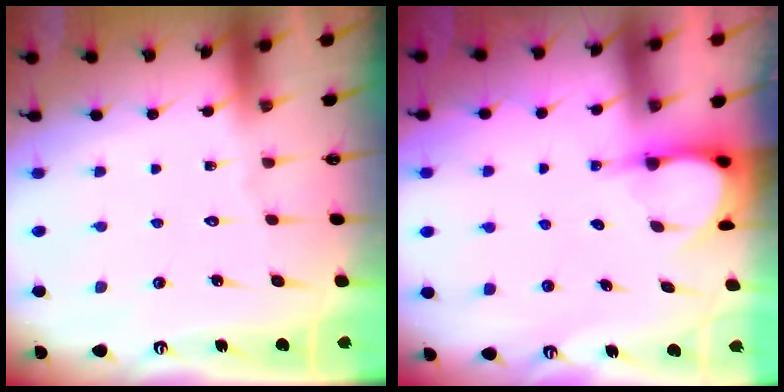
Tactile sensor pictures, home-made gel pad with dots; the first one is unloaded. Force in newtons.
{"total": 4.0, "press": 4.0, "slide": 0.2}